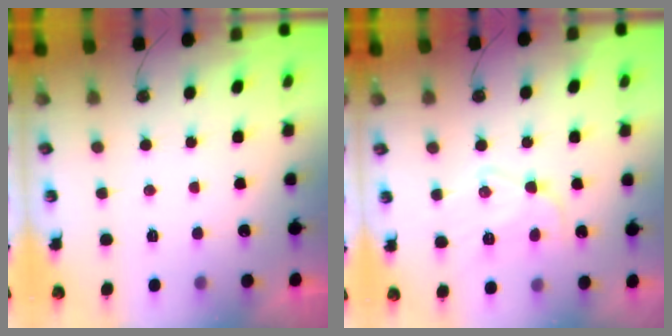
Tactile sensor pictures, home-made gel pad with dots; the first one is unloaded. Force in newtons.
{"total": 13.3, "press": 13.3, "slide": 1.1}